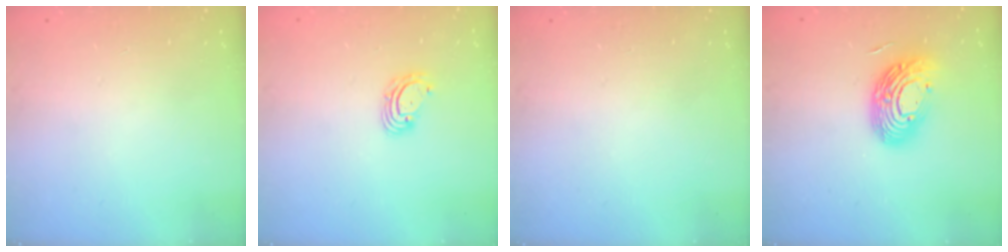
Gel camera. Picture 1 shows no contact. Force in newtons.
{"total": 4.5, "press": 4.5, "slide": 0.5}
{"total": 0.0}
{"total": 14.5, "press": 14.5, "slide": 1.0}